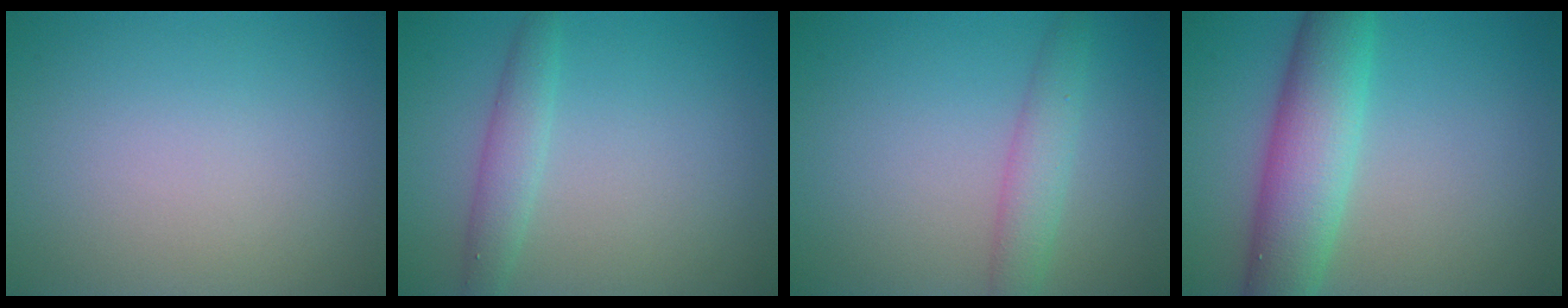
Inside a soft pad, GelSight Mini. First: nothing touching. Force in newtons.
{"total": 2.3, "press": 2.3, "slide": 0.1}
{"total": 2.8, "press": 2.8, "slide": 0.1}
{"total": 7.0, "press": 7.0, "slide": 0.2}